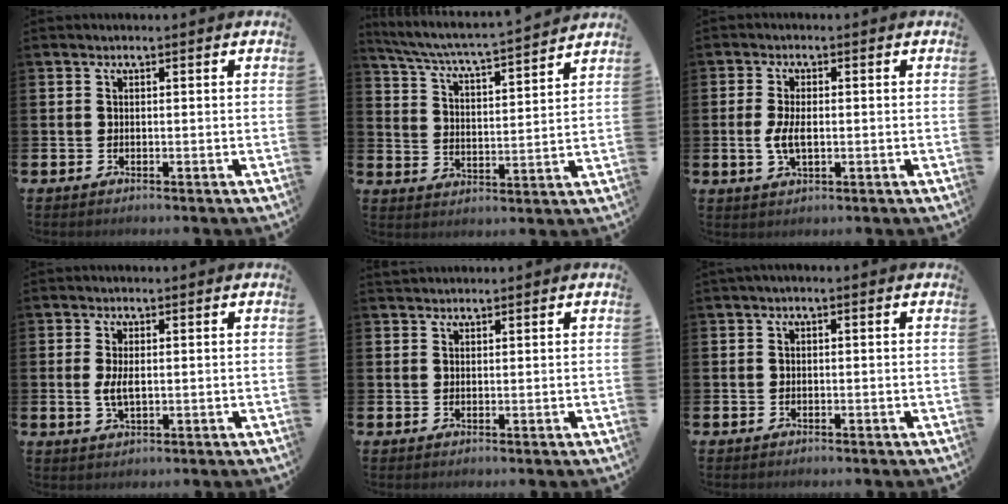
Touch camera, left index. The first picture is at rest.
{"total": 5.4, "force": [5.2, -0.1, 1.7], "torque": [-0.061, -0.047, 0.083]}
{"total": 3.7, "force": [-0.2, 1.7, 3.2], "torque": [-0.069, 0.003, -0.007]}
{"total": 2.8, "force": [0.2, 1.2, 2.6], "torque": [-0.050, 0.003, 0.002]}
{"total": 1.3, "force": [1.3, 0.4, 0.0], "torque": [0.007, 0.000, 0.023]}
{"total": 0.6, "force": [-0.3, 0.1, 0.5], "torque": [-0.016, 0.002, -0.004]}